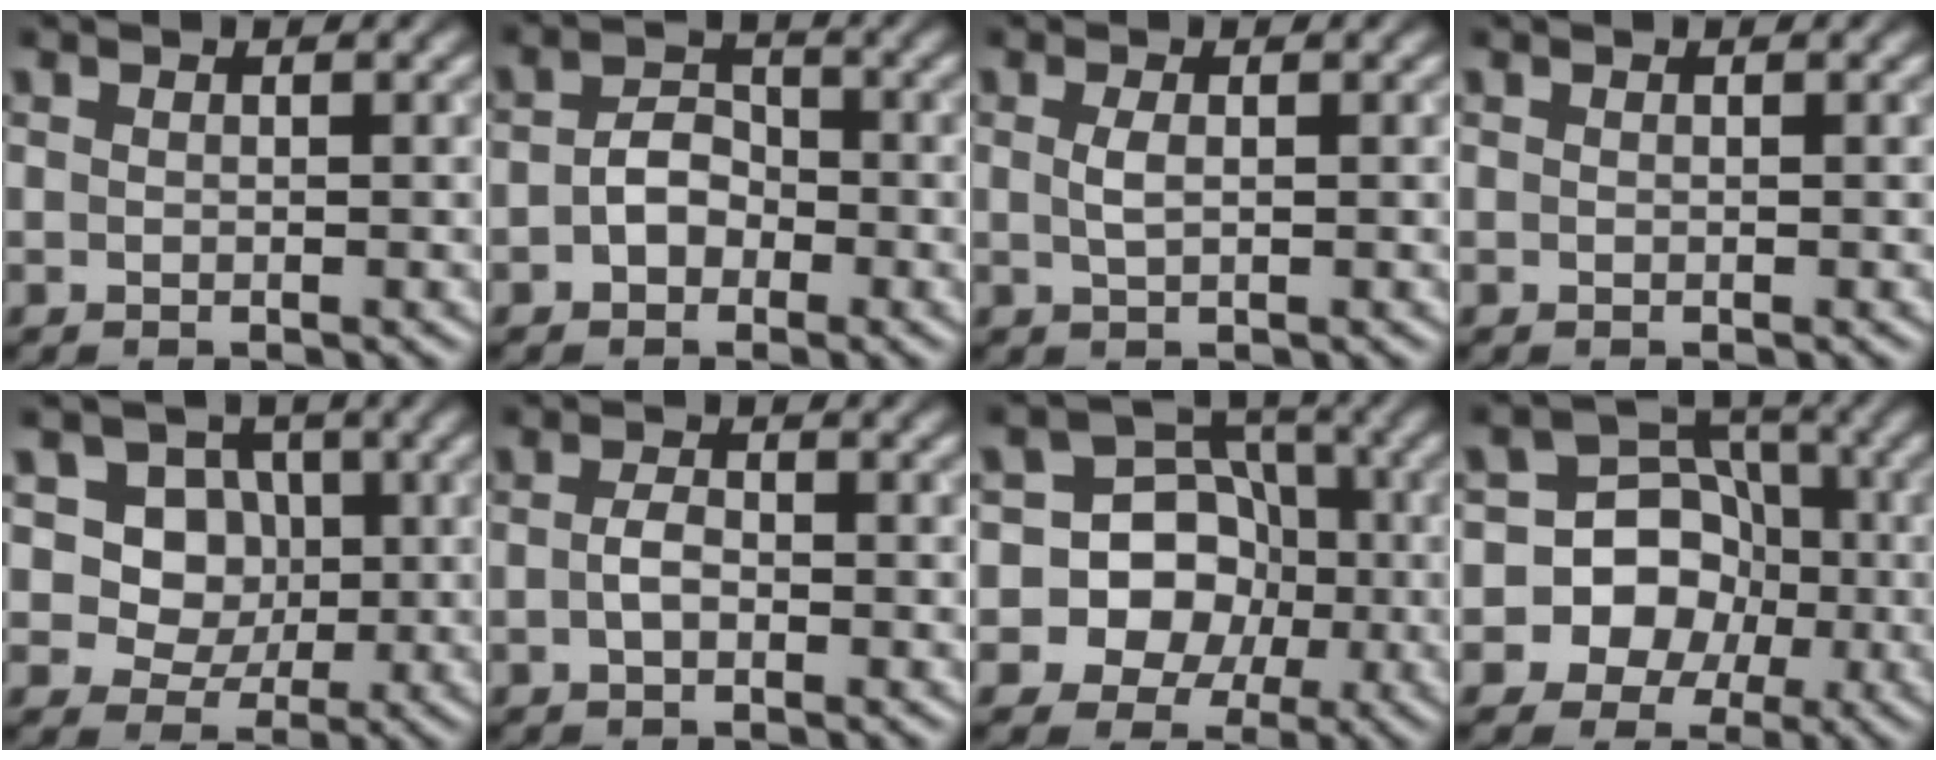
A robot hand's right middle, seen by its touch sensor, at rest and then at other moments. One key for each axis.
{"total": 2.9, "fx": -1.0, "fy": 2.2, "fz": 1.7, "tx": -0.029, "ty": 0.004, "tz": -0.023}
{"total": 1.2, "fx": 0.2, "fy": 0.4, "fz": 1.1, "tx": -0.025, "ty": 0.001, "tz": 0.003}
{"total": 0.0}
{"total": 8.6, "fx": 2.6, "fy": 7.2, "fz": 3.8, "tx": -0.059, "ty": 0.017, "tz": 0.028}
{"total": 1.5, "fx": -0.4, "fy": 0.8, "fz": 1.2, "tx": -0.027, "ty": 0.002, "tz": -0.011}
{"total": 11.3, "fx": -2.6, "fy": 10.4, "fz": 3.6, "tx": -0.061, "ty": 0.020, "tz": -0.068}
{"total": 10.4, "fx": -3.2, "fy": 9.4, "fz": 3.1, "tx": -0.046, "ty": 0.012, "tz": -0.077}